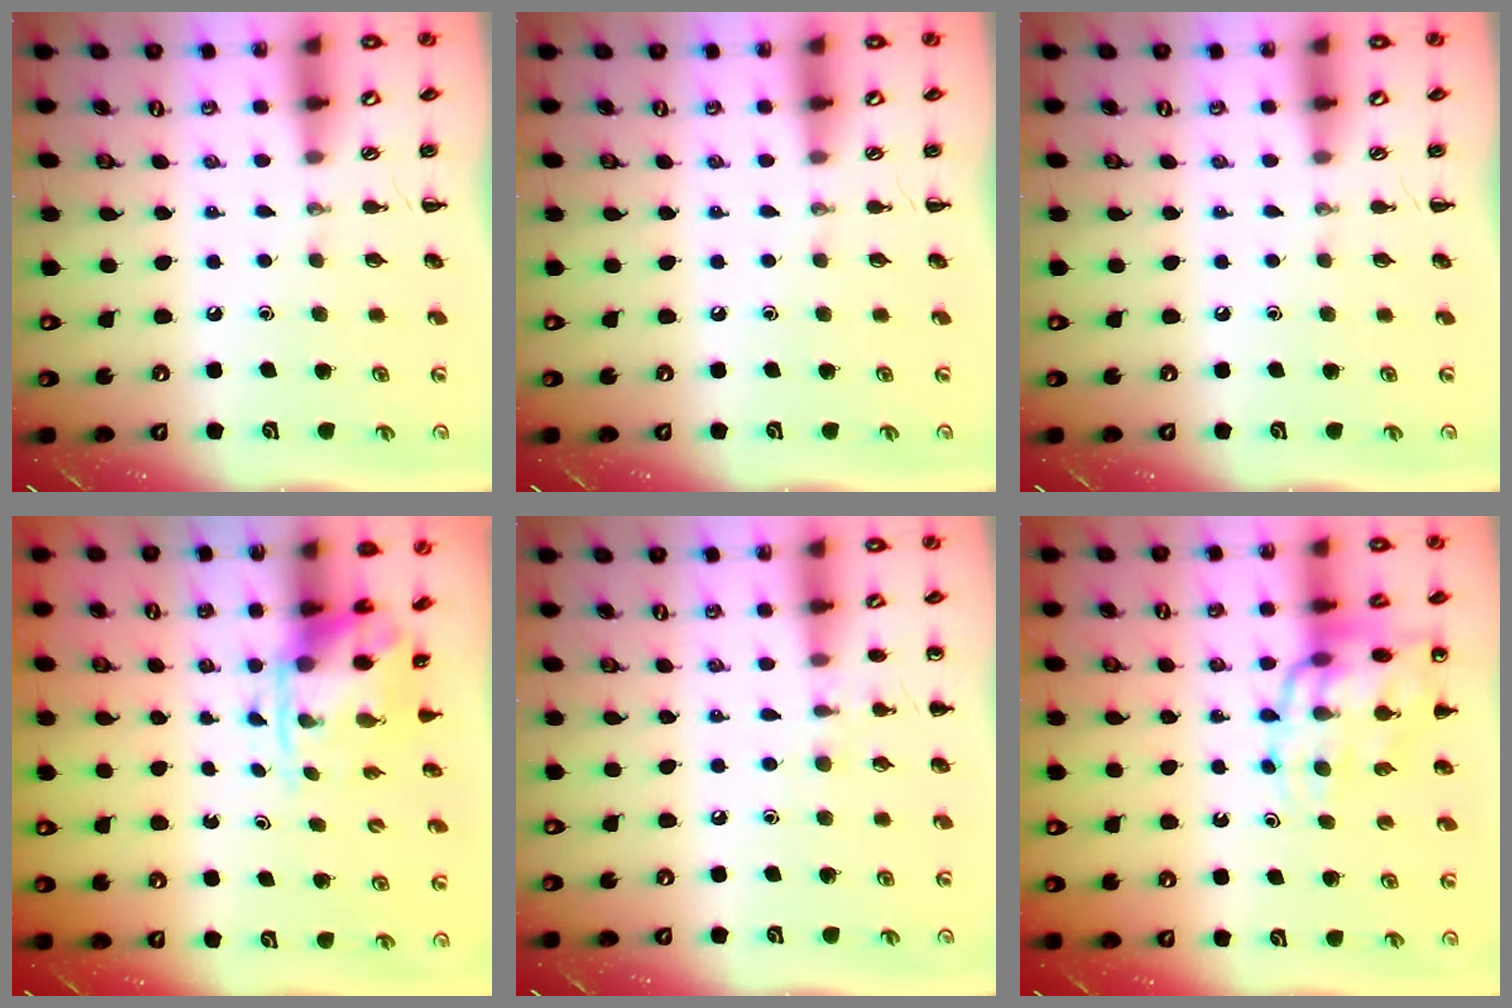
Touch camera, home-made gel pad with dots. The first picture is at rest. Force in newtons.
{"total": 0.0}
{"total": 0.0}
{"total": 3.6, "press": 3.5, "slide": 0.8}
{"total": 5.9, "press": 5.7, "slide": 1.7}
{"total": 16.7, "press": 16.3, "slide": 3.7}